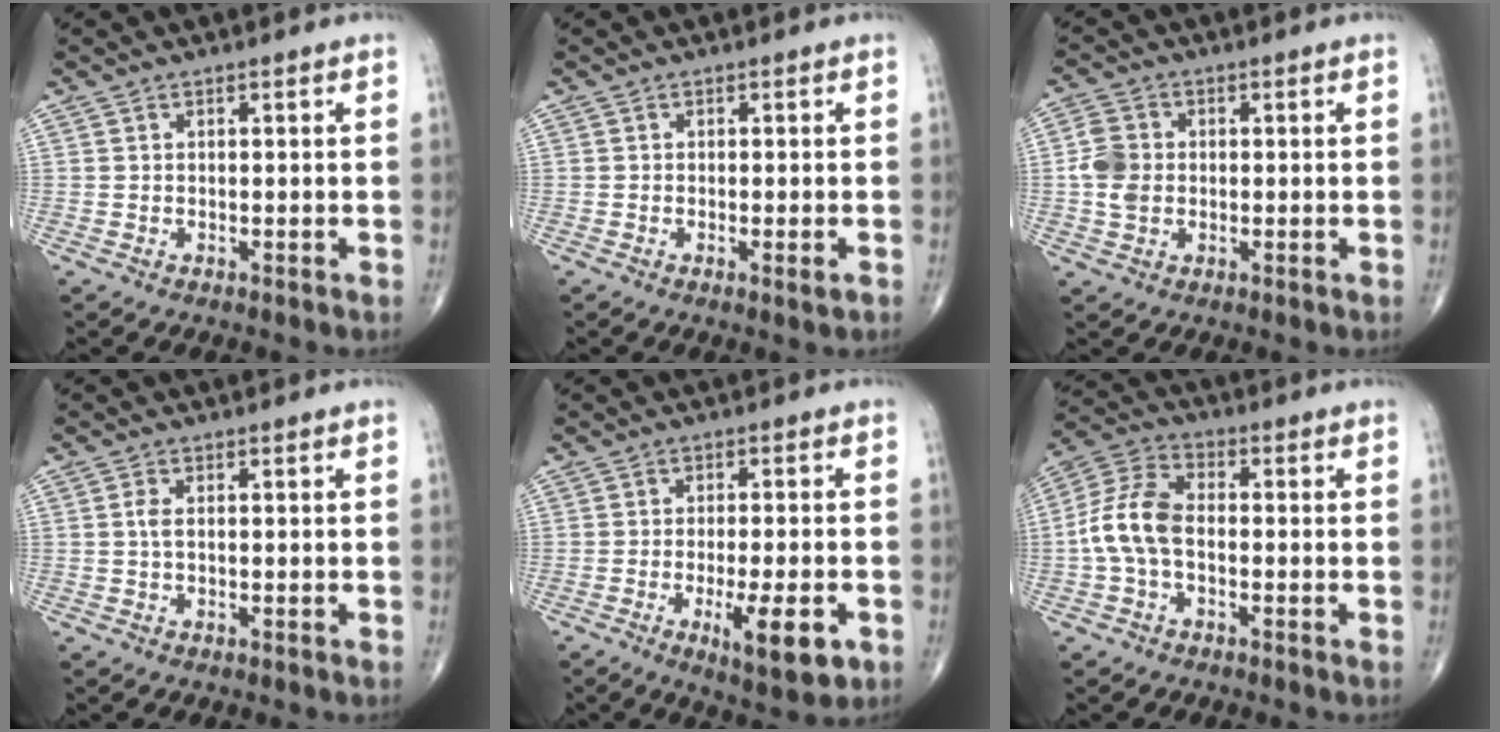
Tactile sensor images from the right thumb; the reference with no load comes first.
{"total": 1.5, "force": [-0.5, 0.2, 1.4], "torque": [-0.024, -0.005, -0.009]}
{"total": 5.7, "force": [-0.3, 4.5, 3.5], "torque": [-0.067, 0.008, -0.010]}
{"total": 1.7, "force": [0.1, 0.8, 1.5], "torque": [-0.036, -0.001, -0.002]}
{"total": 9.9, "force": [-3.6, 2.8, 8.7], "torque": [-0.132, -0.006, -0.049]}
{"total": 9.7, "force": [-1.3, 5.8, 7.7], "torque": [-0.159, 0.031, -0.037]}